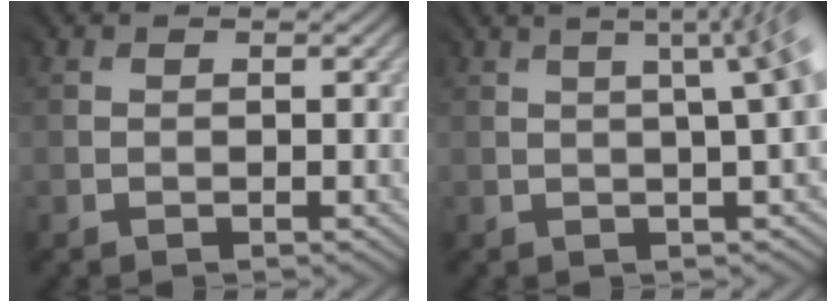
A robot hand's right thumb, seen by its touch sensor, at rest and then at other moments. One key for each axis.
{"total": 6.2, "fx": 1.1, "fy": 1.1, "fz": 6.0, "tx": -0.035, "ty": 0.041, "tz": -0.001}